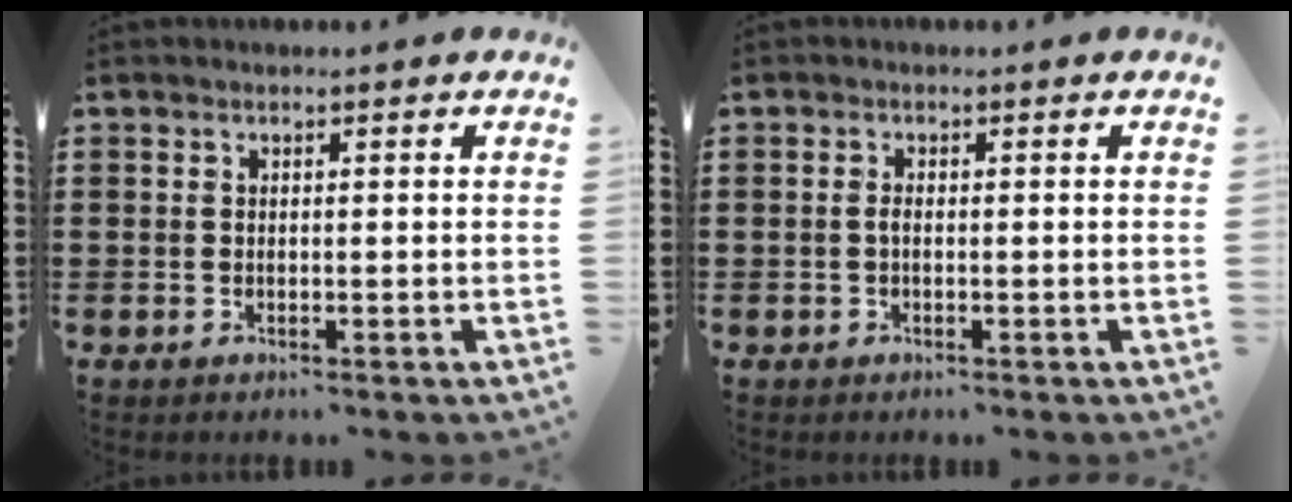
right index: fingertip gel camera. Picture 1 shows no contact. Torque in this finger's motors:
{"motor_torque": [0.31, -0.06, 0.17, 0.05]}